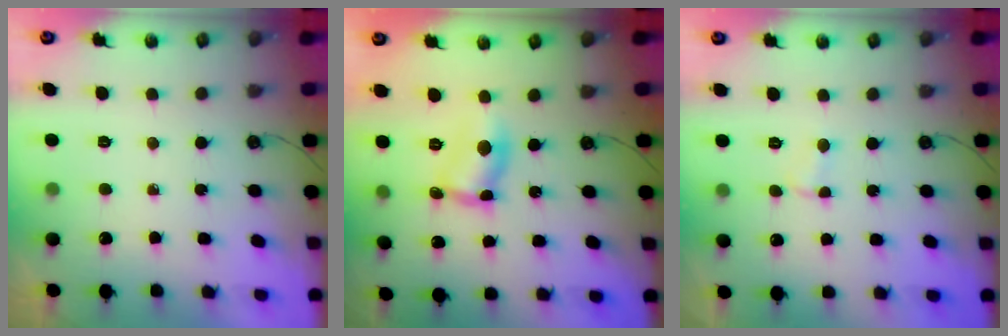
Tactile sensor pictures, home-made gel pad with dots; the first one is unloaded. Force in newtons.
{"total": 6.7, "press": 6.7, "slide": 0.3}
{"total": 2.6, "press": 2.6, "slide": 0.3}